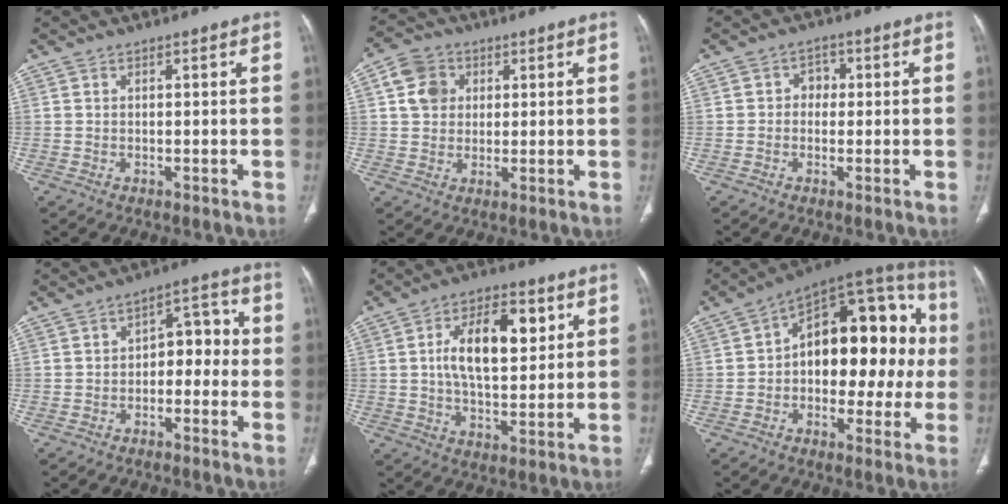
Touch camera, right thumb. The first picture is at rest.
{"total": 7.2, "force": [2.0, 6.1, 3.4], "torque": [-0.044, 0.002, 0.033]}
{"total": 3.0, "force": [0.0, 2.5, 1.5], "torque": [0.001, 0.010, -0.009]}
{"total": 7.4, "force": [-1.2, 4.8, 5.5], "torque": [-0.043, 0.041, -0.029]}
{"total": 13.7, "force": [3.6, 6.9, 11.3], "torque": [-0.165, -0.004, 0.060]}
{"total": 23.5, "force": [1.0, 13.2, 19.4], "torque": [-0.220, 0.048, 0.004]}